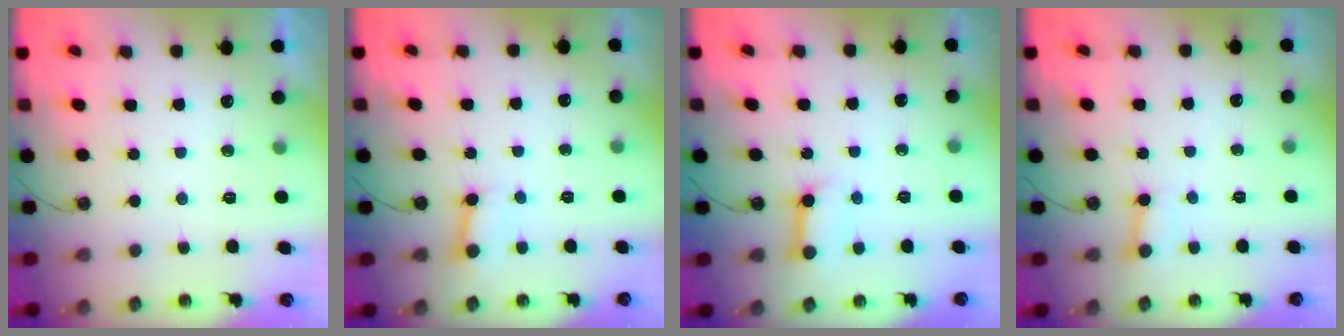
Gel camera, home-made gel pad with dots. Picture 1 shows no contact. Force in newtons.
{"total": 4.0, "press": 4.0, "slide": 0.6}
{"total": 8.6, "press": 8.5, "slide": 1.0}
{"total": 2.3, "press": 2.3, "slide": 0.1}